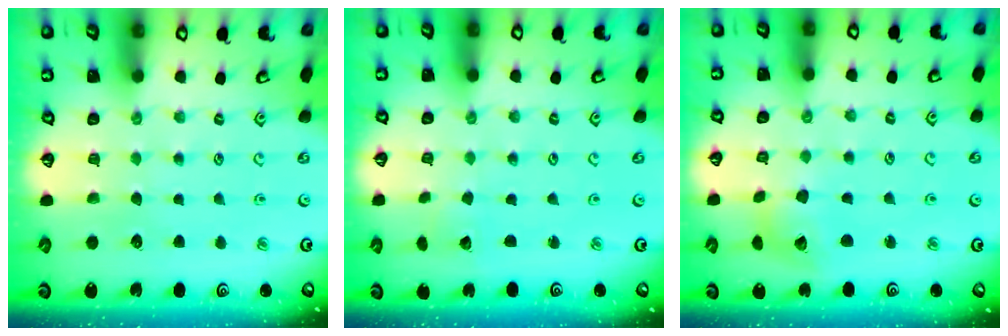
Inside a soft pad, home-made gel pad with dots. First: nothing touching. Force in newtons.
{"total": 2.2, "press": 2.2, "slide": 0.2}
{"total": 8.5, "press": 8.5, "slide": 1.2}